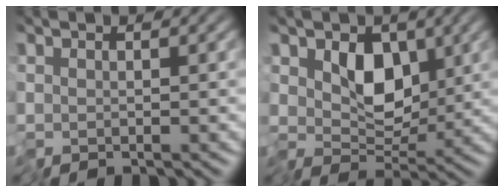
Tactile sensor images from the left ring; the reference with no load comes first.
{"total": 4.2, "force": [0.3, 3.0, 3.0], "torque": [-0.047, -0.011, -0.001]}